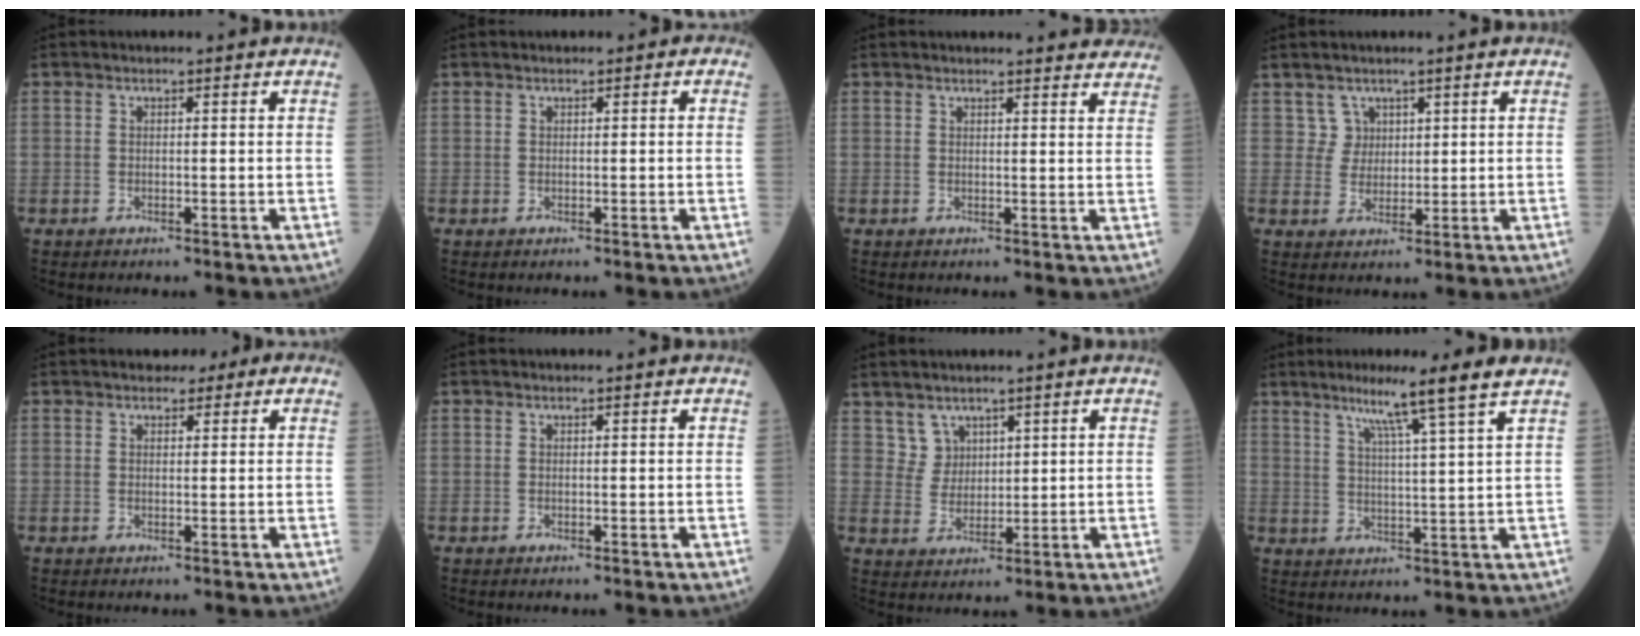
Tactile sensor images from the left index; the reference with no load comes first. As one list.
[{"total": 0.7, "force": [0.2, 0.4, 0.5], "torque": [-0.008, 0.009, 0.000]}, {"total": 10.4, "force": [10.0, 1.3, 2.2], "torque": [0.004, -0.008, 0.084]}, {"total": 2.6, "force": [1.5, 2.2, -0.2], "torque": [0.006, 0.004, 0.023]}, {"total": 4.7, "force": [3.0, 2.3, 2.8], "torque": [-0.031, 0.025, 0.037]}, {"total": 0.0}, {"total": 3.4, "force": [2.4, 2.4, 0.0], "torque": [-0.004, 0.007, 0.051]}, {"total": 8.6, "force": [6.0, -2.1, 5.9], "torque": [-0.094, 0.000, 0.093]}]